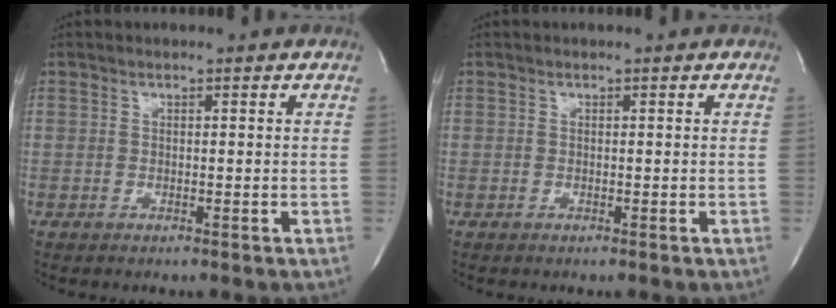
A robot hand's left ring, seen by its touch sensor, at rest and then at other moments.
{"total": 0.0}